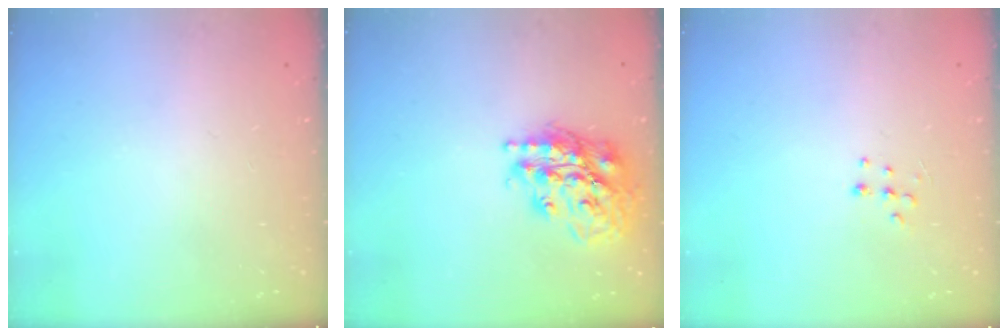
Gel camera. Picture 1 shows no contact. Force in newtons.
{"total": 19.9, "press": 19.8, "slide": 2.4}
{"total": 5.2, "press": 5.2, "slide": 0.7}